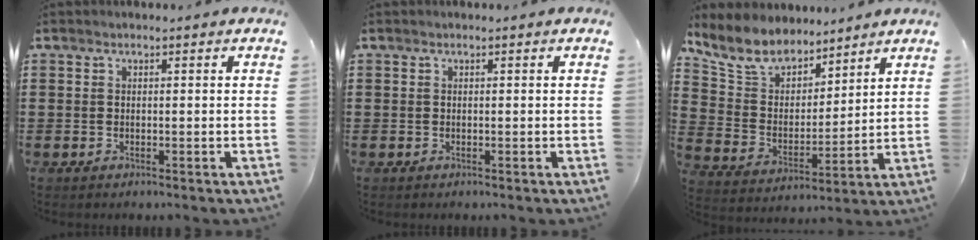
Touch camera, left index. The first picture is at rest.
{"total": 0.0}
{"total": 8.1, "force": [7.3, 3.3, 1.4], "torque": [-0.073, -0.044, 0.133]}